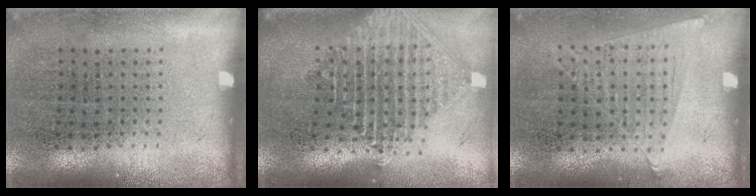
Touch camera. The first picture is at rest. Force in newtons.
{"total": 2.3, "press": 1.8, "slide": 1.6}
{"total": 1.0, "press": 1.0, "slide": 0.4}